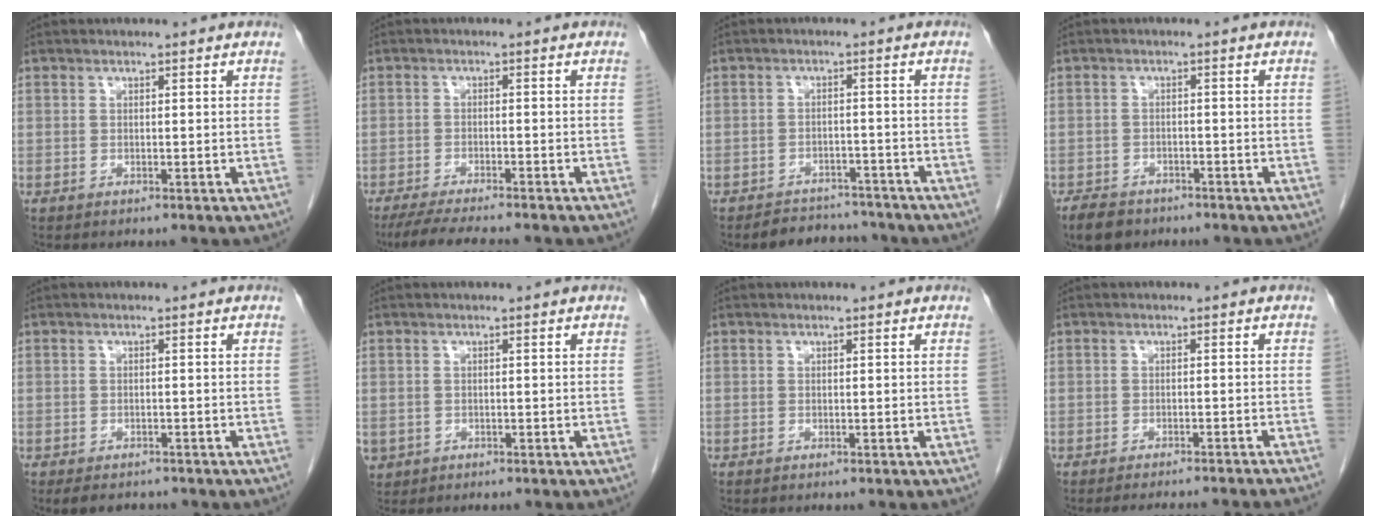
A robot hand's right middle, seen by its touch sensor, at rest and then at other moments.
{"total": 8.4, "force": [-7.2, 0.6, 4.2], "torque": [-0.065, -0.019, -0.113]}
{"total": 5.9, "force": [-5.4, 2.3, 0.2], "torque": [0.011, 0.009, -0.076]}
{"total": 4.8, "force": [-3.7, 2.6, 1.6], "torque": [-0.029, -0.001, -0.060]}
{"total": 4.2, "force": [-3.5, 1.9, 1.5], "torque": [-0.017, -0.003, -0.046]}
{"total": 2.3, "force": [-1.0, 2.1, 0.5], "torque": [-0.008, 0.001, -0.010]}
{"total": 0.0}
{"total": 9.5, "force": [-8.8, -0.4, 3.4], "torque": [-0.025, -0.011, -0.105]}